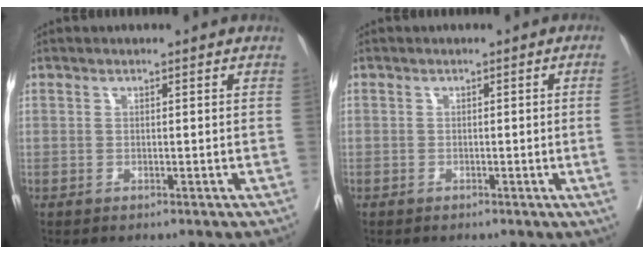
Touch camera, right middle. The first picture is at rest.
{"total": 2.3, "force": [-0.4, -0.9, 2.1], "torque": [-0.023, -0.003, -0.004]}